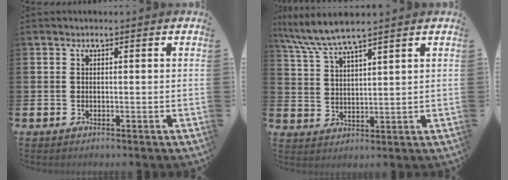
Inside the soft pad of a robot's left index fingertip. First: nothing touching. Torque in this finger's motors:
{"motor_torque": [0.07, -0.56, 0.56, 0.21]}